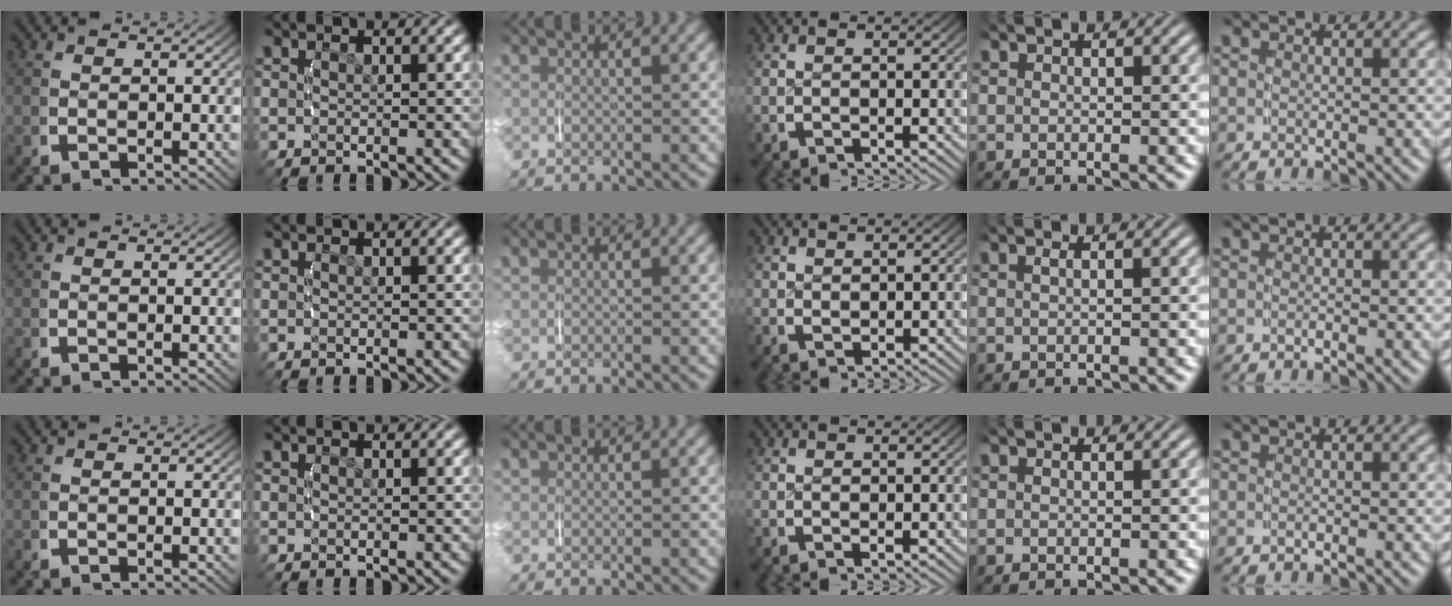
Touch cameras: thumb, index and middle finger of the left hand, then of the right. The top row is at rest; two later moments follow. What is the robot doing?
{"motion": "lift_and_place", "object": "small bumper sticker"}